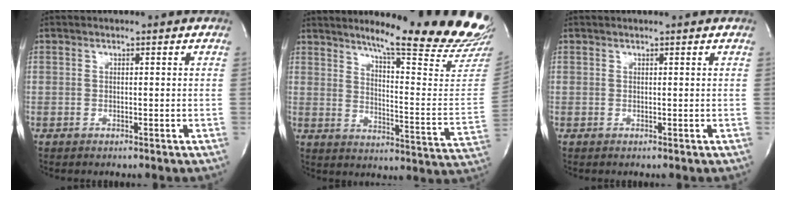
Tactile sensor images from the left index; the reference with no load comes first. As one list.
[{"total": 21.9, "force": [19.3, -0.3, 10.2], "torque": [-0.145, -0.116, 0.240]}, {"total": 1.1, "force": [1.0, 0.0, 0.4], "torque": [-0.010, 0.010, 0.016]}]